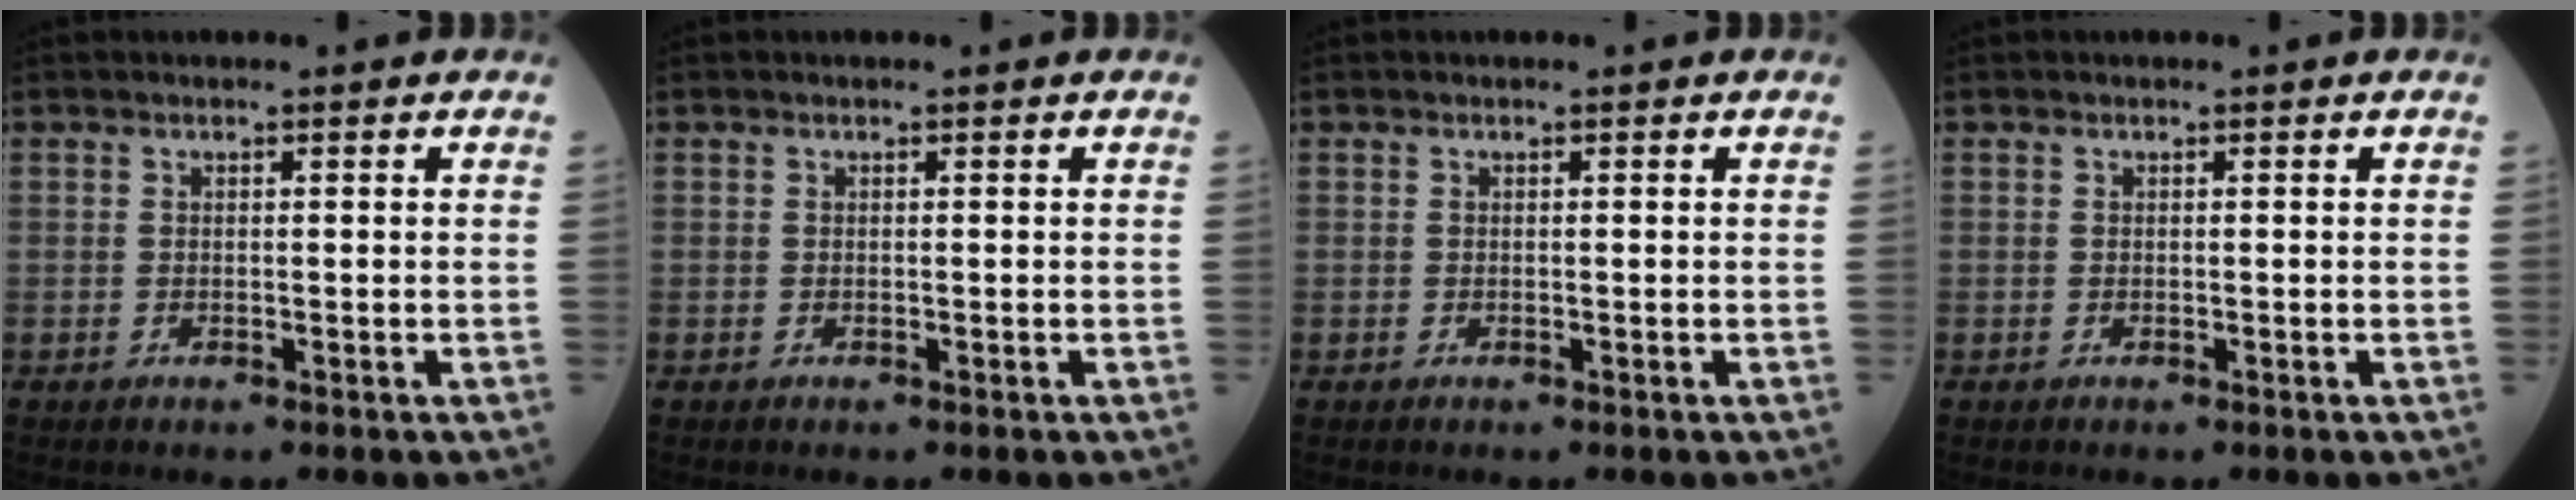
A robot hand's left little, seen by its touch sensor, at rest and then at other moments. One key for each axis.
{"total": 0.0}
{"total": 0.0}
{"total": 0.0}